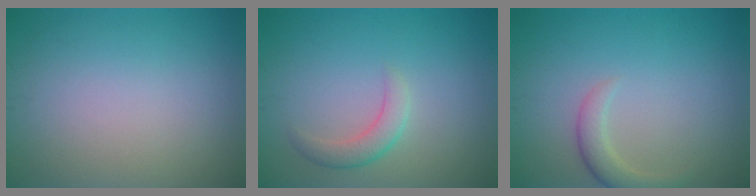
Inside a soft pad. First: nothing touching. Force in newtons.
{"total": 2.2, "press": 2.1, "slide": 0.1}
{"total": 2.2, "press": 2.2, "slide": 0.2}